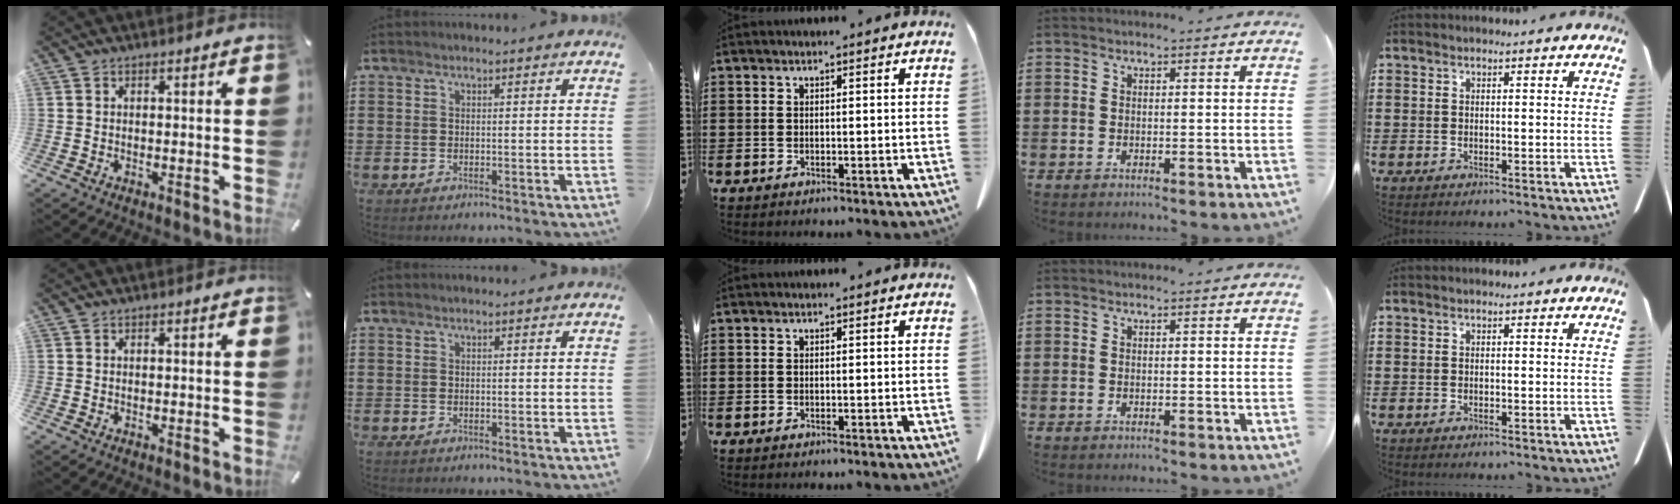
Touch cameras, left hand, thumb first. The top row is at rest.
{}